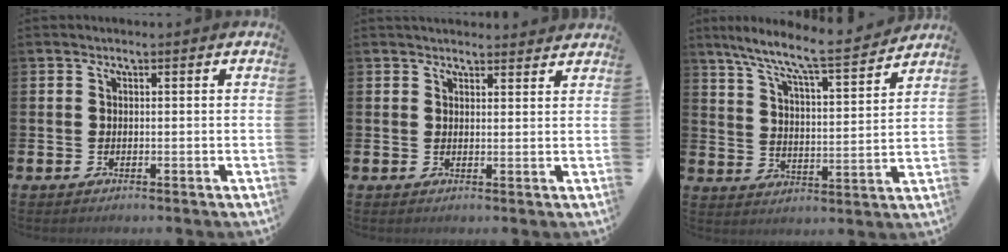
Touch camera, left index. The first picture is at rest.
{"total": 2.4, "force": [2.4, 0.5, 0.0], "torque": [0.004, -0.014, 0.042]}
{"total": 8.2, "force": [7.7, 0.1, 3.0], "torque": [-0.087, -0.063, 0.126]}